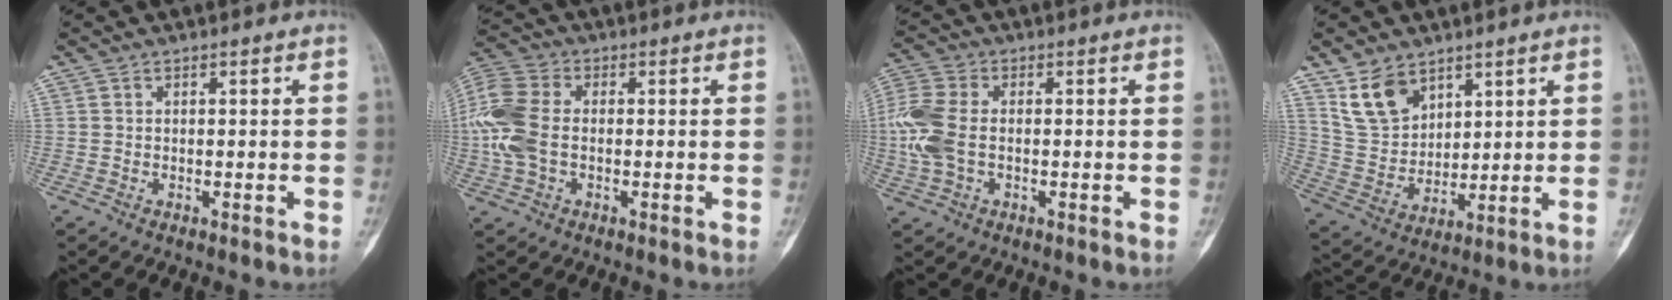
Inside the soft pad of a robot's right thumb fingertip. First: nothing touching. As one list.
[{"total": 11.8, "force": [-0.4, 7.8, 8.9], "torque": [-0.214, 0.022, -0.010]}, {"total": 10.0, "force": [-0.4, 6.3, 7.7], "torque": [-0.199, 0.015, -0.011]}, {"total": 10.0, "force": [6.5, 6.1, 4.5], "torque": [-0.071, -0.031, 0.141]}]